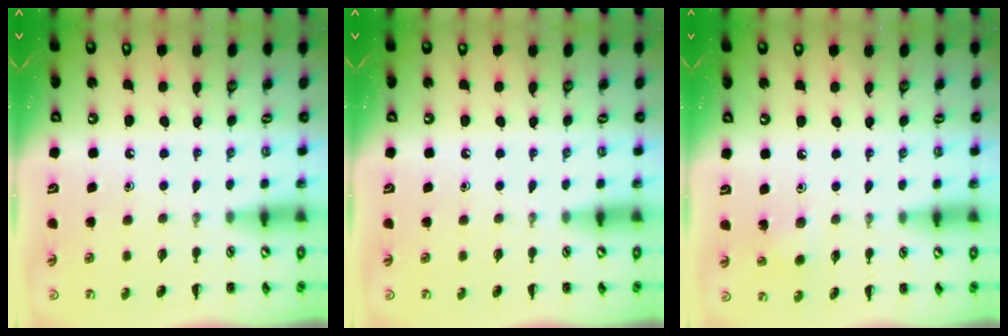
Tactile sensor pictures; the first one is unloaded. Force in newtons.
{"total": 0.0}
{"total": 2.8, "press": 2.6, "slide": 0.9}